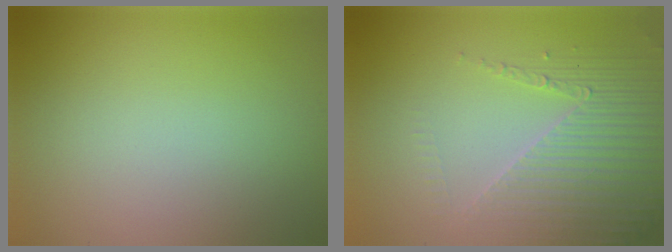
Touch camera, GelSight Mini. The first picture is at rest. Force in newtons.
{"total": 4.1, "press": 3.7, "slide": 1.8}